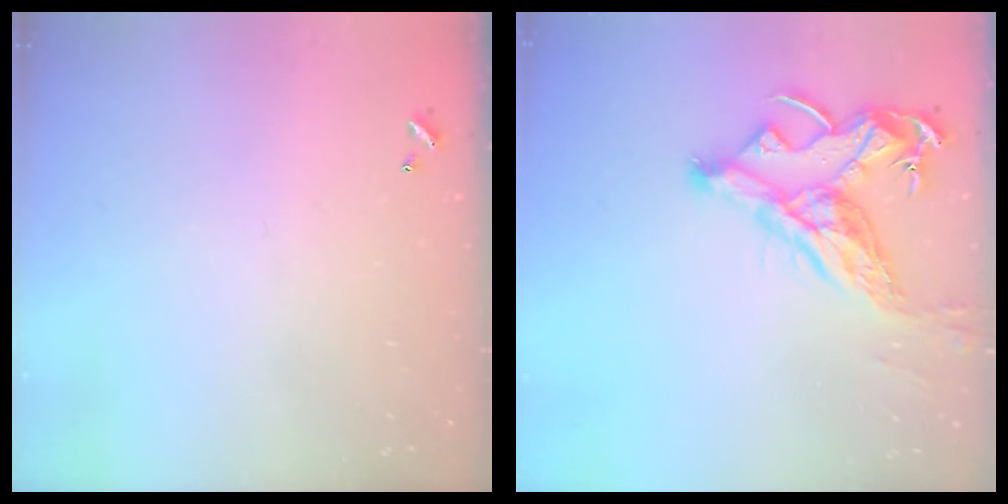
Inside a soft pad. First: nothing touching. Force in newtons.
{"total": 11.4, "press": 11.2, "slide": 1.7}